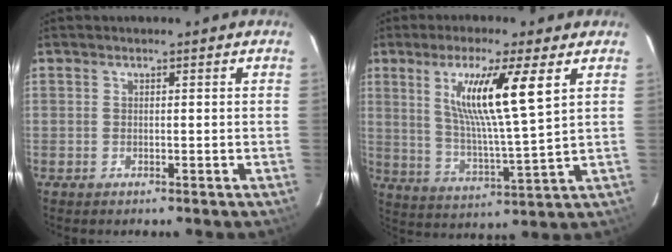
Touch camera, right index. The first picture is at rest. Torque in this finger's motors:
{"motor_torque": [1.18, 0.96, 0.37, 0.21]}